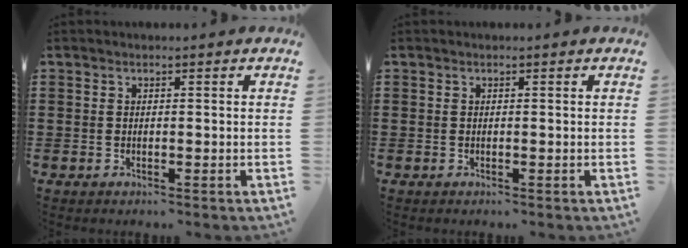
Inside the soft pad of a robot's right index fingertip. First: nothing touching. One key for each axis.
{"total": 0.0}